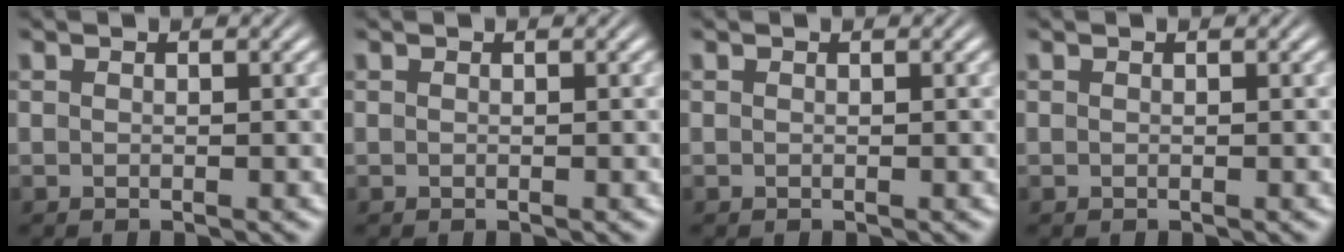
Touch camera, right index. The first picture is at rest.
{"total": 0.0}
{"total": 0.0}
{"total": 0.0}